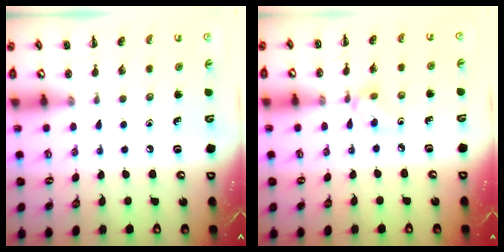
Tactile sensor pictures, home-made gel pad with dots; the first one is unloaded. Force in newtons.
{"total": 3.0, "press": 2.8, "slide": 1.2}